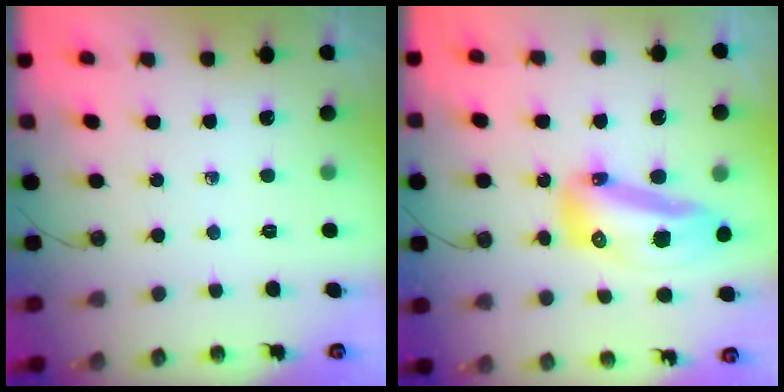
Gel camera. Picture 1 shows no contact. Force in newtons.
{"total": 15.0, "press": 14.8, "slide": 1.8}